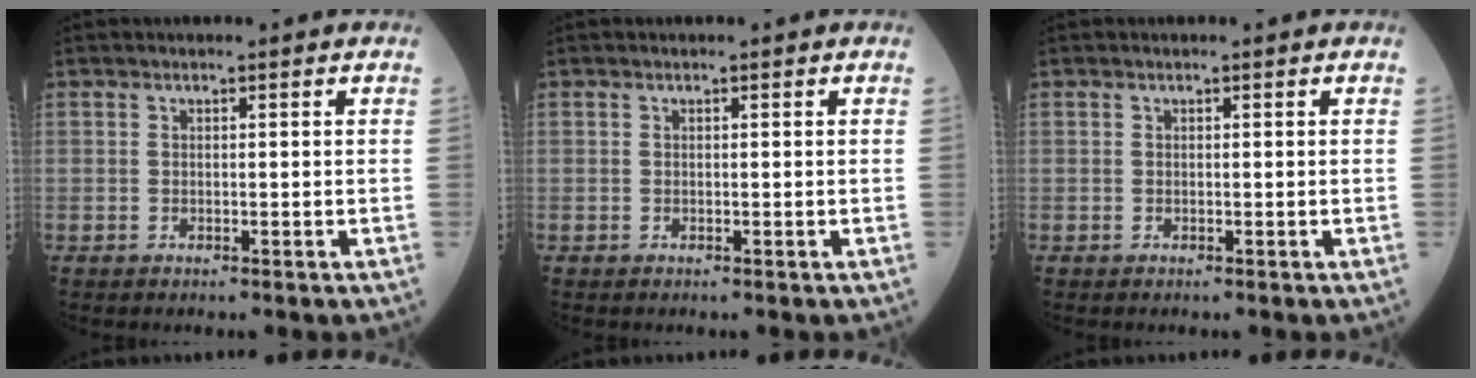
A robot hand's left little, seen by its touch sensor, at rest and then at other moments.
{"total": 0.0}
{"total": 0.0}